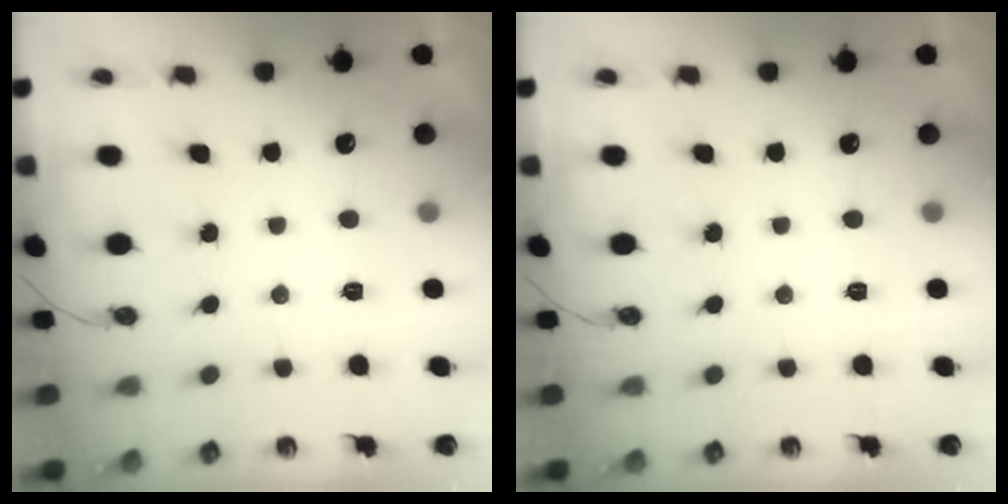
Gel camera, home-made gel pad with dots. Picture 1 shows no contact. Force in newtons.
{"total": 0.0}